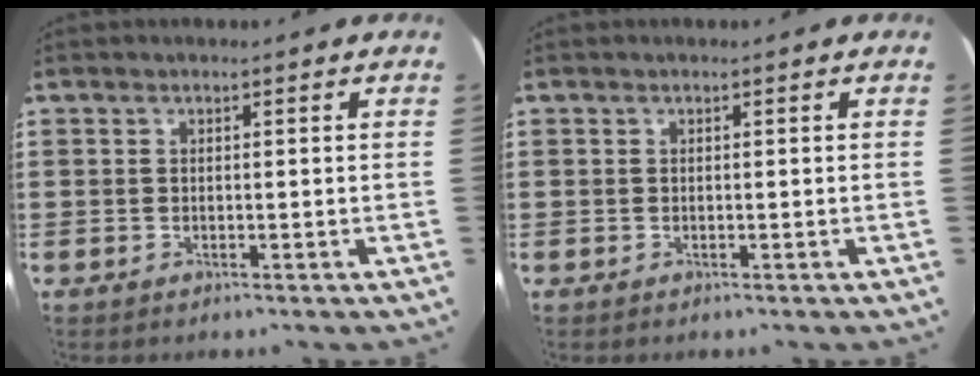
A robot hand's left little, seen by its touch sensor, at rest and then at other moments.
{"total": 0.0}